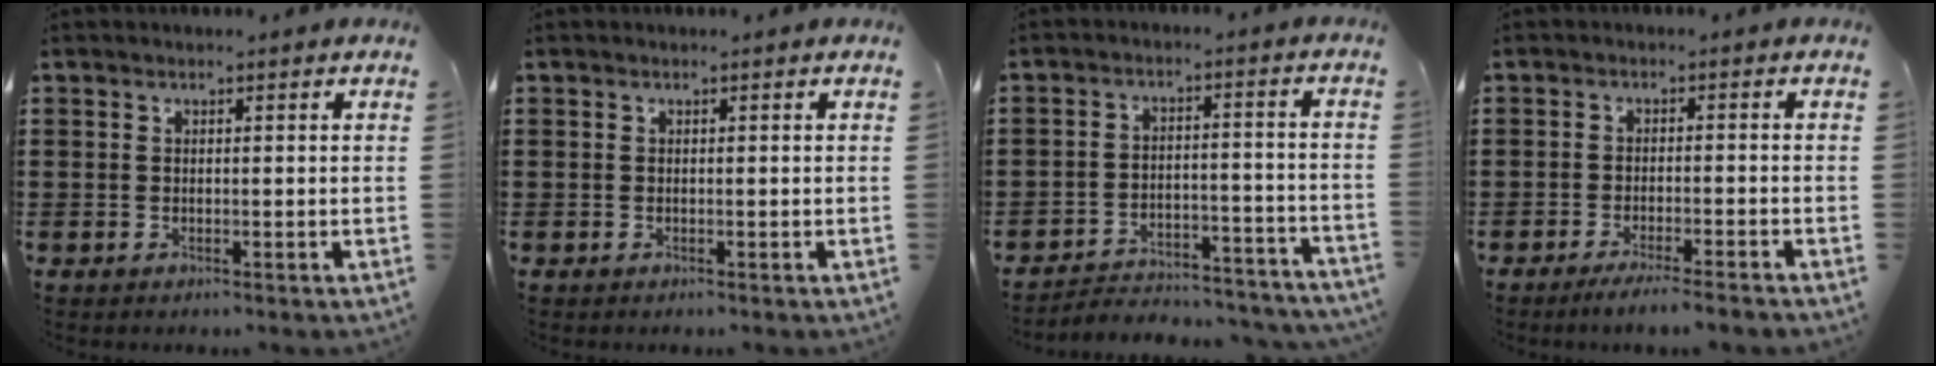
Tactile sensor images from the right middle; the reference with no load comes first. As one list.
[{"total": 0.0}, {"total": 4.2, "force": [-4.0, 0.7, 0.9], "torque": [-0.021, 0.003, -0.086]}, {"total": 2.7, "force": [-2.3, -0.3, 1.4], "torque": [-0.021, -0.001, -0.043]}]